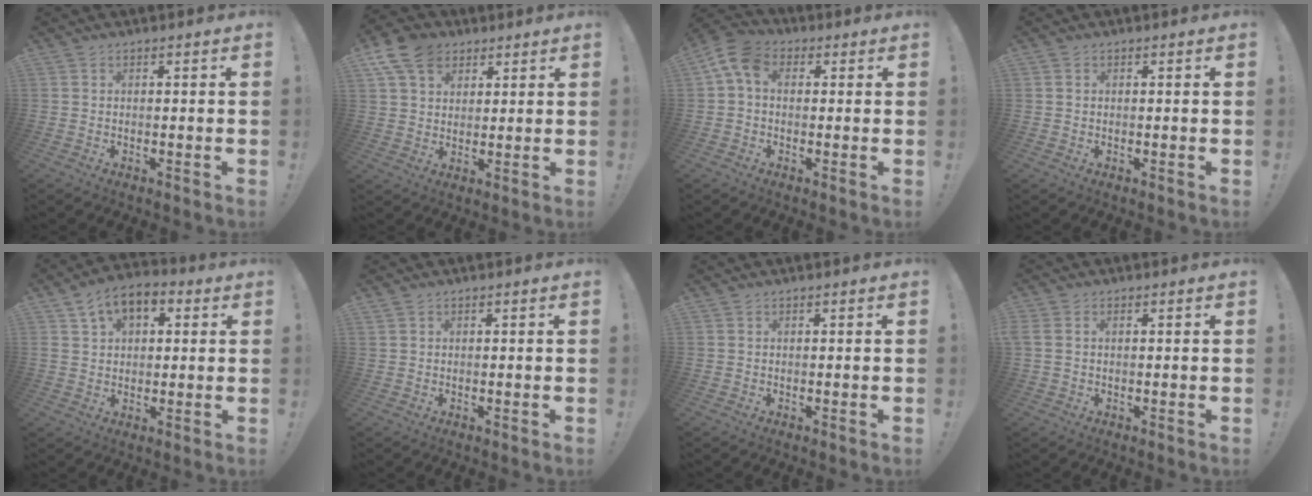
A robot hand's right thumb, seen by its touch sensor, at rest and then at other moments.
{"total": 11.7, "force": [6.2, 8.2, 5.5], "torque": [-0.087, -0.028, 0.123]}
{"total": 8.6, "force": [2.0, 5.7, 6.2], "torque": [-0.130, 0.007, 0.042]}
{"total": 0.5, "force": [0.2, 0.5, 0.1], "torque": [0.004, -0.002, 0.003]}
{"total": 8.9, "force": [3.9, 5.8, 5.5], "torque": [-0.085, -0.008, 0.073]}
{"total": 0.9, "force": [0.6, 0.5, 0.3], "torque": [-0.012, 0.004, 0.013]}
{"total": 0.0}
{"total": 1.8, "force": [0.8, 1.2, 1.1], "torque": [-0.026, 0.005, 0.016]}